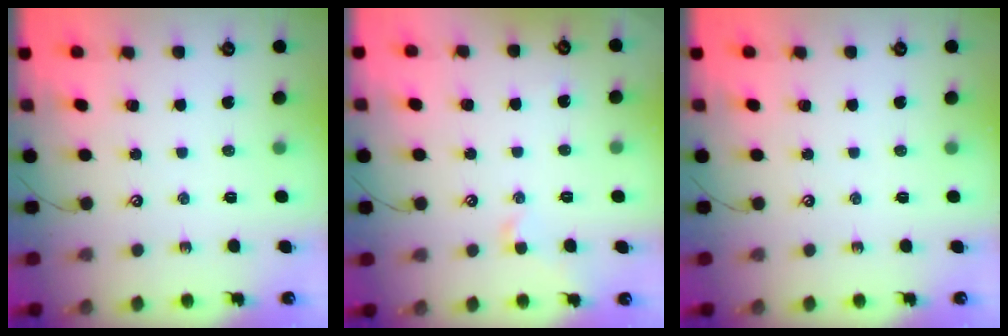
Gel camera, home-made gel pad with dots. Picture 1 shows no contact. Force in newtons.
{"total": 0.7, "press": 0.4, "slide": 0.6}
{"total": 0.0}